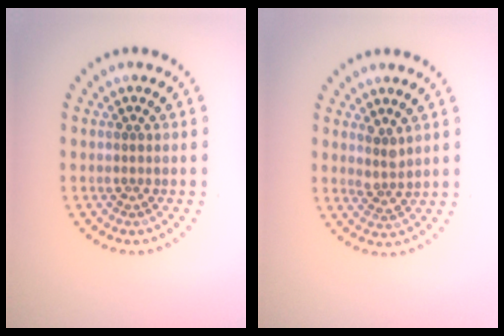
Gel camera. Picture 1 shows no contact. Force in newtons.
{"total": 1.8, "press": 1.2, "slide": 1.3}